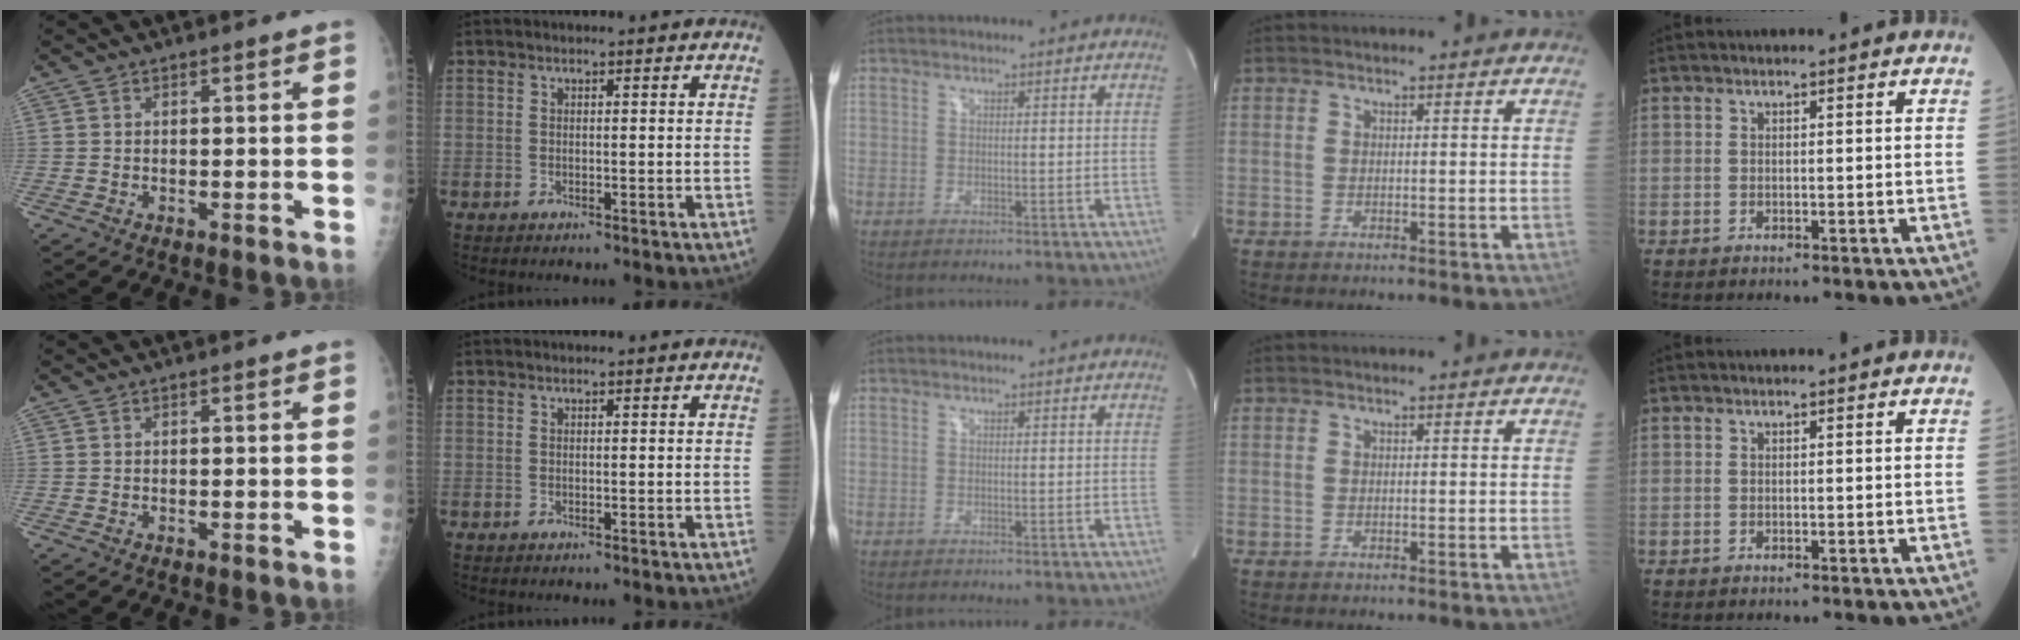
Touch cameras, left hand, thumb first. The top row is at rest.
{}